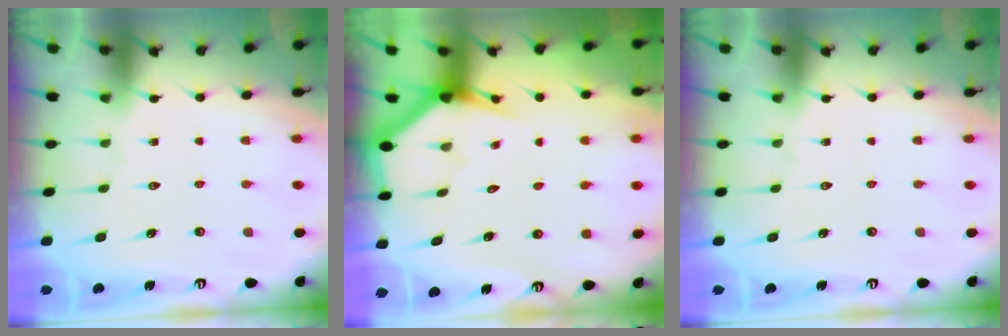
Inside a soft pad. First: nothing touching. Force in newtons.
{"total": 2.8, "press": 2.8, "slide": 0.1}
{"total": 0.0}